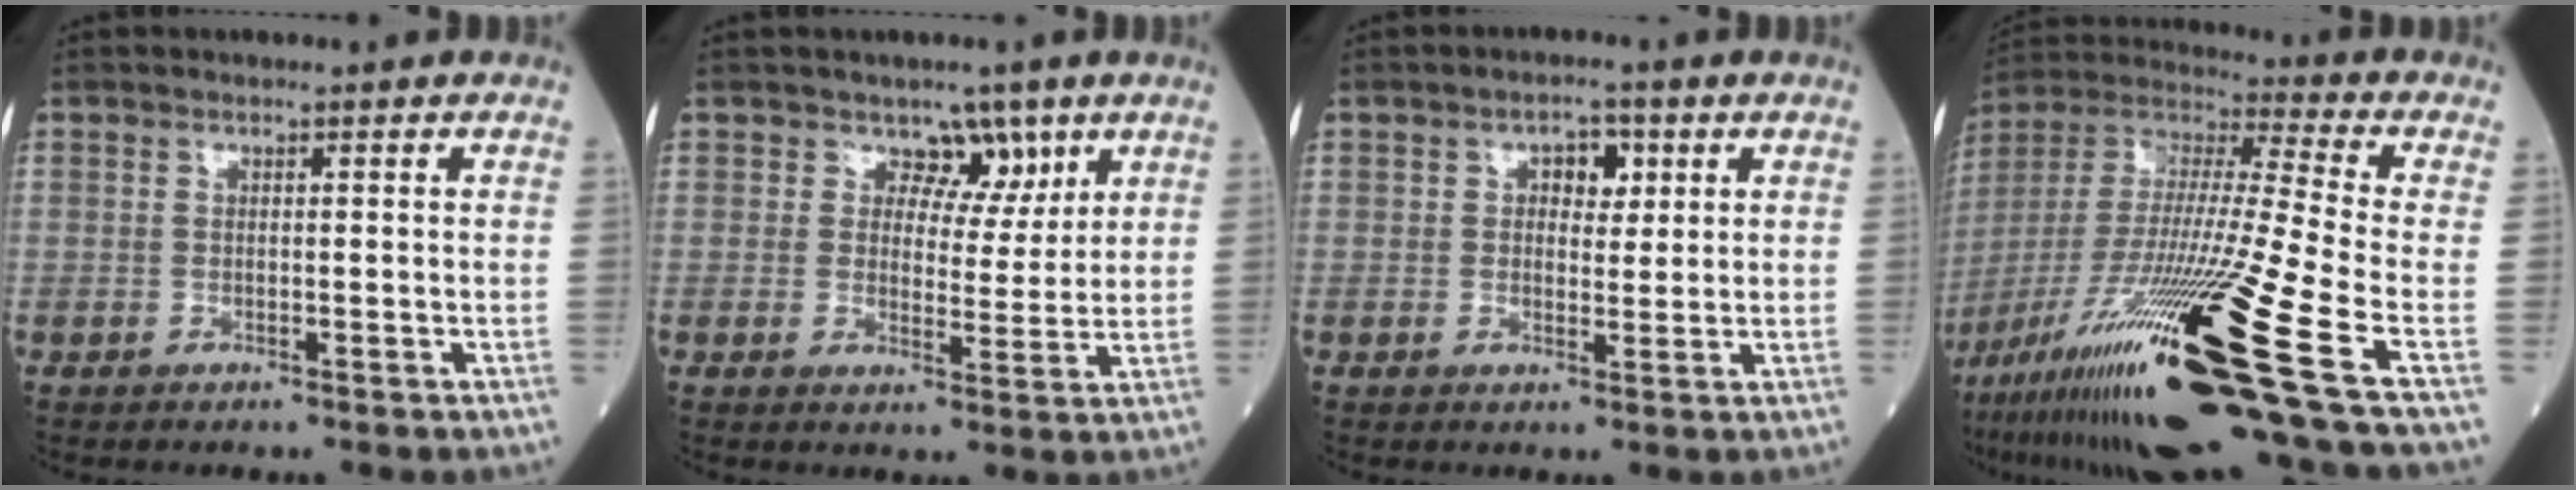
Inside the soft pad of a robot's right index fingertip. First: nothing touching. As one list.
[{"total": 4.5, "force": [2.8, 3.2, 1.7], "torque": [-0.007, 0.000, 0.039]}, {"total": 3.7, "force": [1.3, 2.2, 2.6], "torque": [-0.032, 0.009, 0.018]}, {"total": 28.4, "force": [-14.4, -0.1, 24.5], "torque": [-0.463, -0.056, -0.265]}]